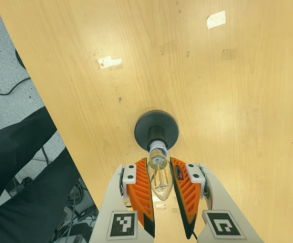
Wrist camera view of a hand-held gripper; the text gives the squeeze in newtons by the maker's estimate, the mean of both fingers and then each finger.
{"total": 13.2, "left": 13.7, "right": 12.7}